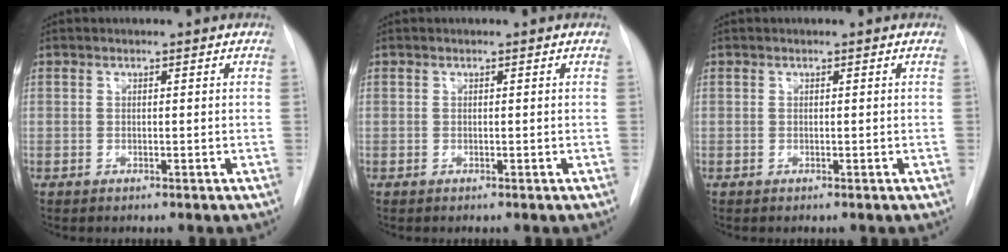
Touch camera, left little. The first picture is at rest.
{"total": 0.0}
{"total": 0.0}